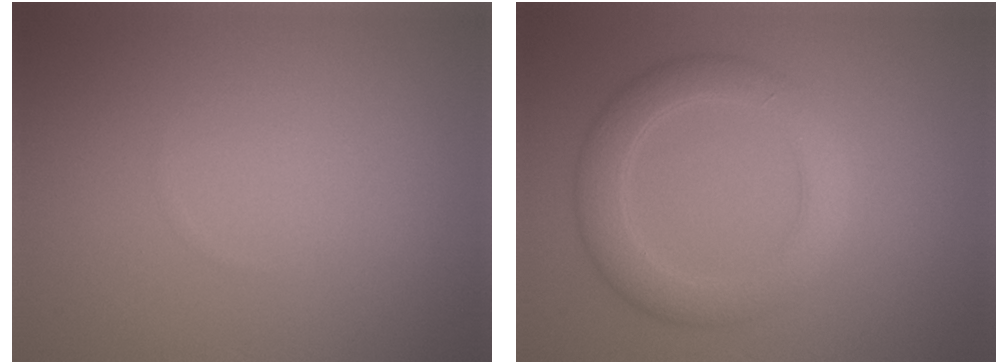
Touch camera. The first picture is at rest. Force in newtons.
{"total": 4.0, "press": 4.0, "slide": 0.1}